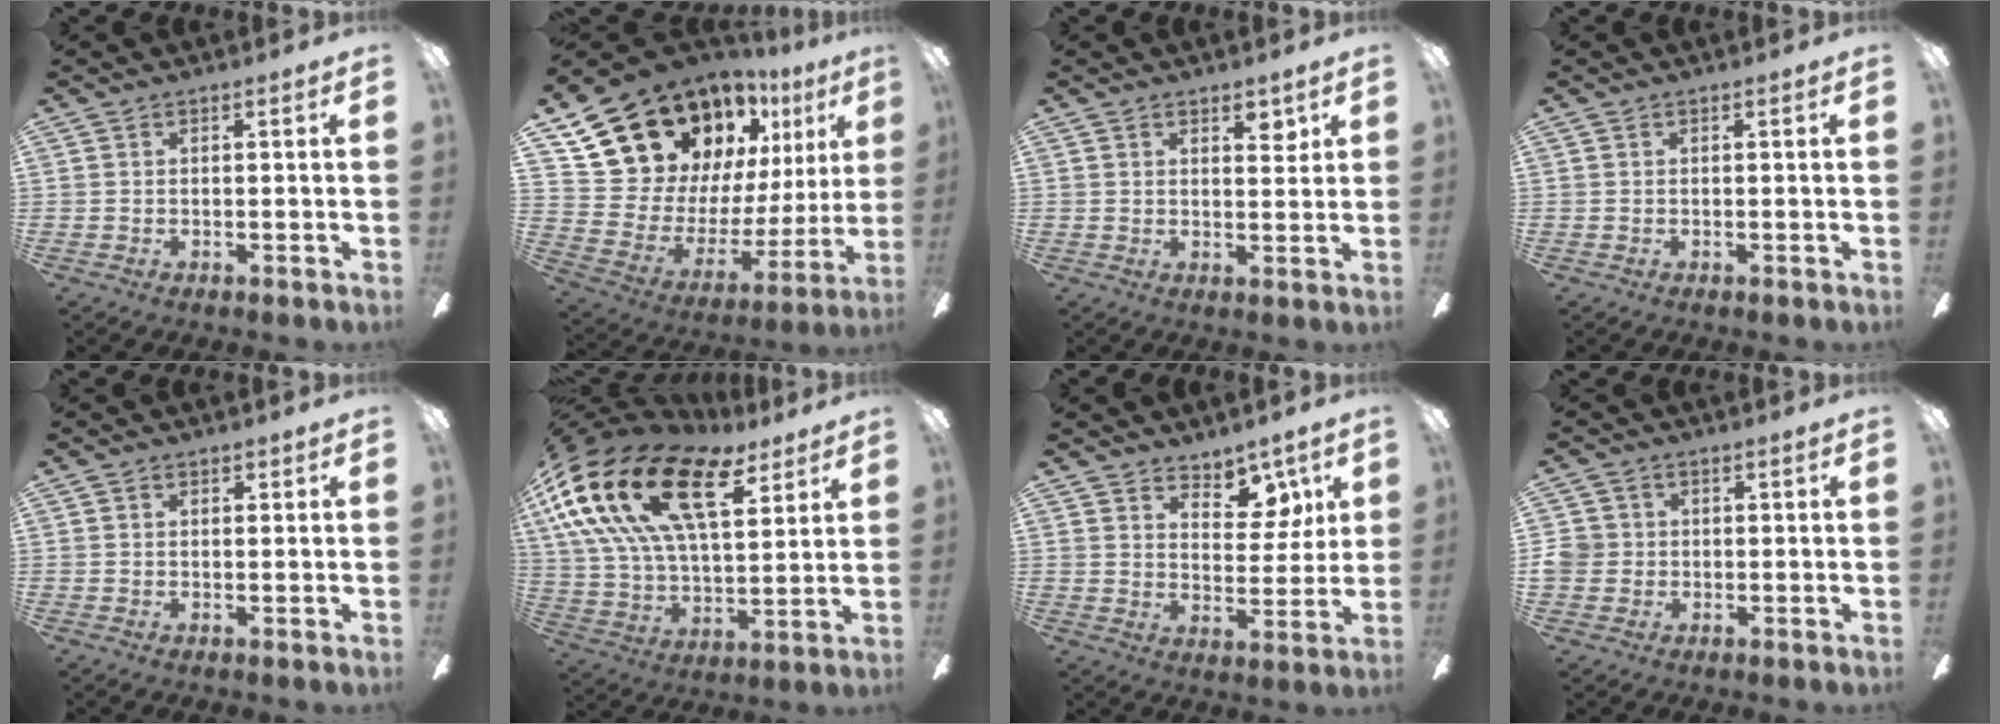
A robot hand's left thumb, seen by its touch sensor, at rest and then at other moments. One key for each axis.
{"total": 22.0, "fx": 16.7, "fy": 12.2, "fz": 7.6, "tx": -0.125, "ty": -0.124, "tz": 0.324}
{"total": 3.7, "fx": 2.5, "fy": 1.7, "fz": 2.1, "tx": -0.005, "ty": -0.014, "tz": 0.035}
{"total": 0.0}
{"total": 1.0, "fx": 0.5, "fy": 0.7, "fz": 0.5, "tx": -0.001, "ty": 0.000, "tz": 0.007}
{"total": 25.5, "fx": 12.3, "fy": 12.8, "fz": 18.3, "tx": -0.353, "ty": -0.051, "tz": 0.215}
{"total": 7.9, "fx": 5.4, "fy": 4.7, "fz": 3.3, "tx": -0.030, "ty": -0.030, "tz": 0.094}
{"total": 4.1, "fx": 0.0, "fy": 3.9, "fz": 1.3, "tx": -0.028, "ty": 0.007, "tz": -0.002}